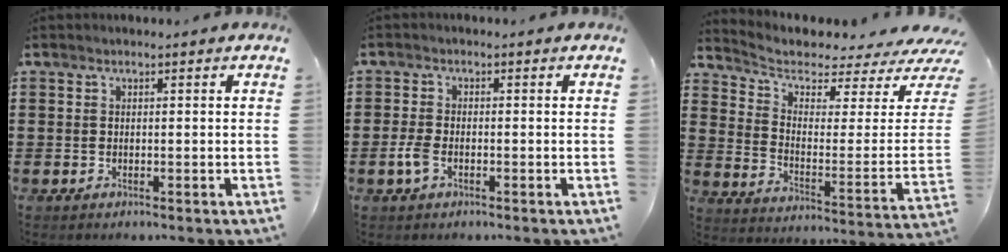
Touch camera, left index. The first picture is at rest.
{"total": 2.8, "force": [-1.2, 1.3, 2.1], "torque": [-0.059, -0.006, -0.028]}
{"total": 4.3, "force": [3.6, 1.3, 2.0], "torque": [-0.055, -0.041, 0.055]}